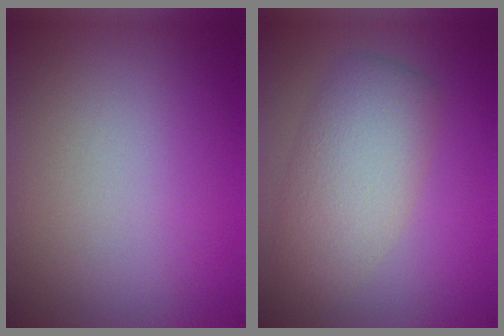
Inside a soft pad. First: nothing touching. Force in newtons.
{"total": 5.3, "press": 5.3, "slide": 0.1}